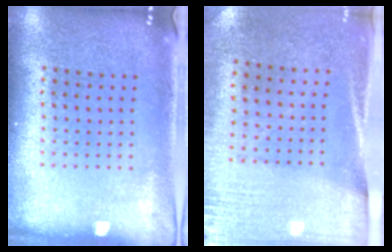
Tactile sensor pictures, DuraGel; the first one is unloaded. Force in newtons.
{"total": 2.7, "press": 2.4, "slide": 1.4}